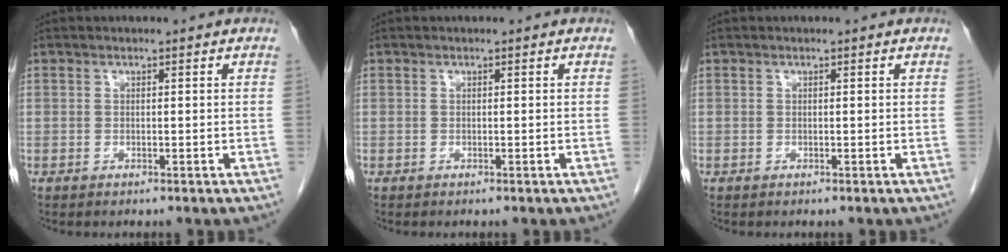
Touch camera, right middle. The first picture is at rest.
{"total": 0.0}
{"total": 0.0}